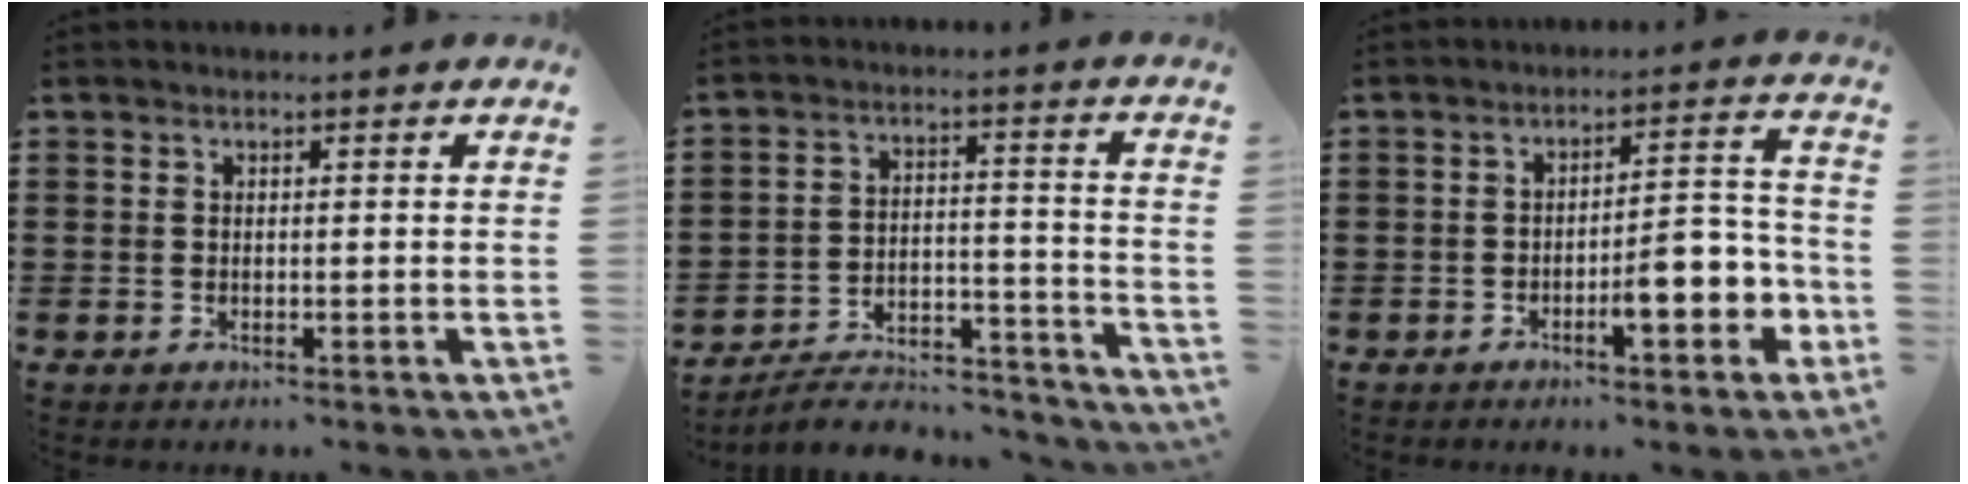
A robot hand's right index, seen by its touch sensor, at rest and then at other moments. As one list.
[{"total": 6.3, "force": [-5.8, 1.4, 2.1], "torque": [-0.036, 0.006, -0.113]}, {"total": 7.0, "force": [-3.0, 2.4, 5.9], "torque": [-0.069, -0.005, -0.054]}]